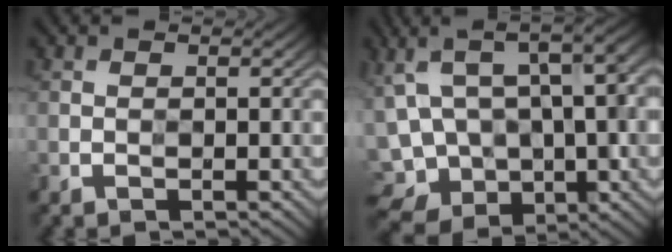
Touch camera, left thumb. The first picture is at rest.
{"total": 15.7, "force": [-0.4, 8.9, 13.0], "torque": [-0.271, -0.023, 0.040]}